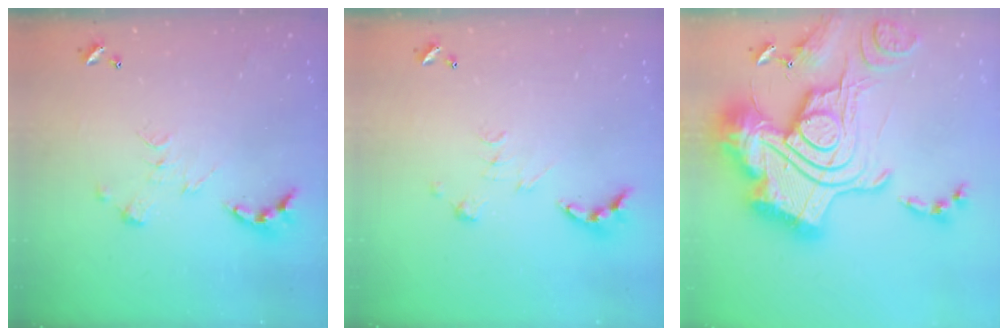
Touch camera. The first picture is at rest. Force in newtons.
{"total": 4.7, "press": 4.7, "slide": 0.4}
{"total": 4.8, "press": 4.1, "slide": 2.6}